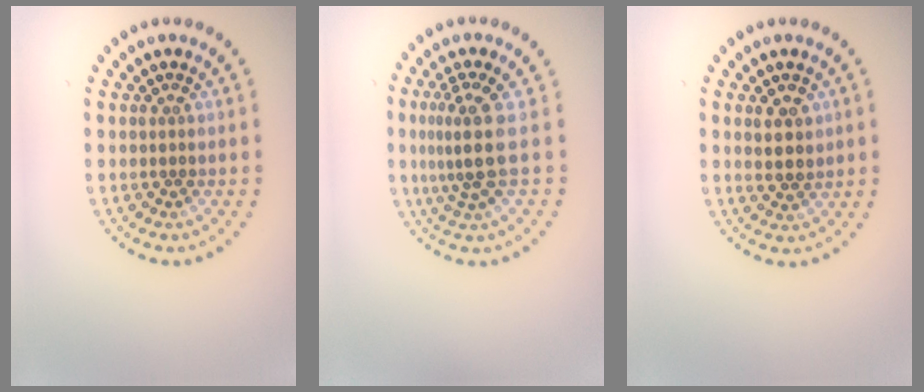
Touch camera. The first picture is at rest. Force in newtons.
{"total": 3.4, "press": 2.5, "slide": 2.2}
{"total": 2.4, "press": 2.3, "slide": 0.9}